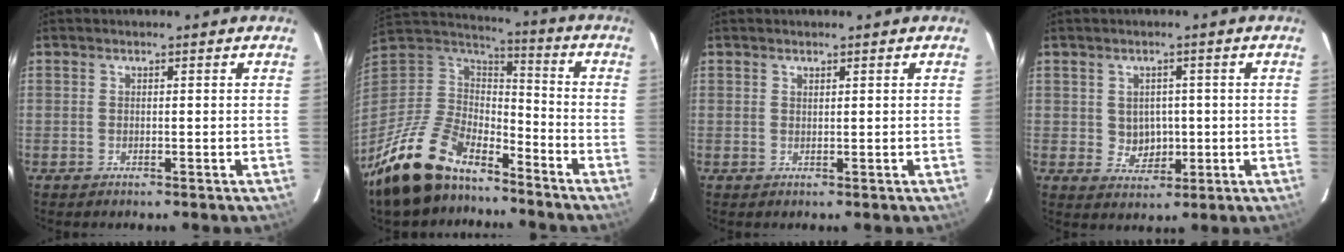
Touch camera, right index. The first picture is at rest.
{"total": 21.0, "force": [-15.5, 9.2, 10.7], "torque": [-0.244, -0.015, -0.273]}
{"total": 0.6, "force": [0.5, 0.2, 0.1], "torque": [-0.003, 0.001, 0.010]}
{"total": 4.5, "force": [0.0, 4.2, 1.8], "torque": [-0.034, 0.007, 0.011]}